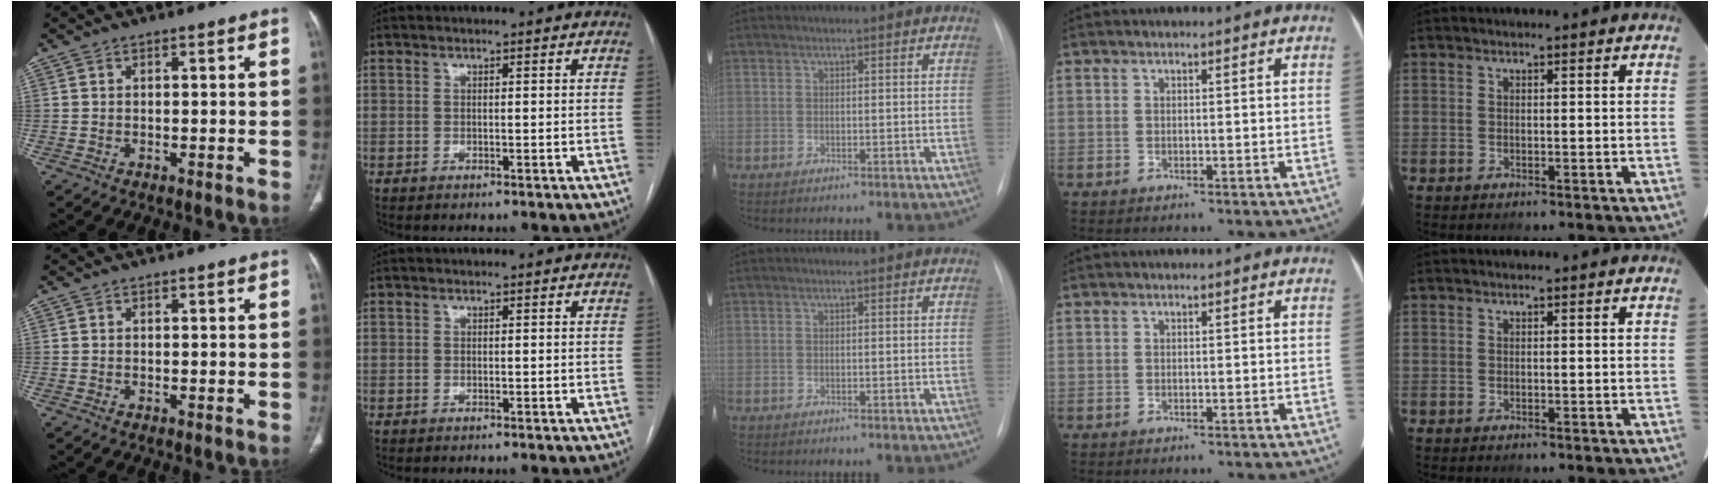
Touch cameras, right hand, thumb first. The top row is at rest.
{}